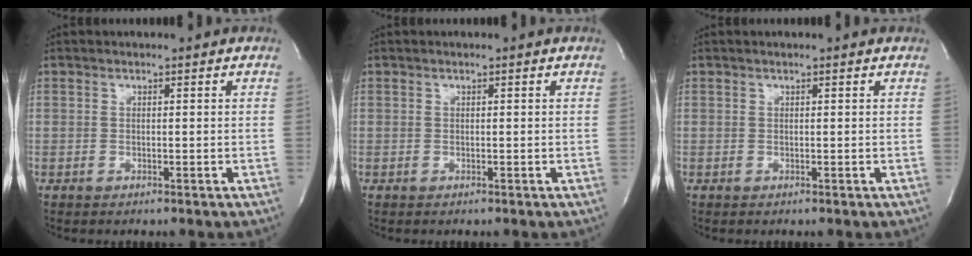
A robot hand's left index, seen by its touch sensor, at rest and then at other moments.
{"total": 0.0}
{"total": 0.8, "force": [0.7, -0.1, 0.4], "torque": [-0.009, 0.005, 0.009]}